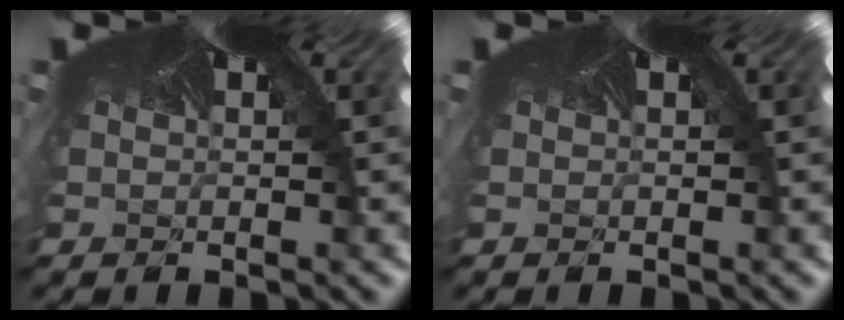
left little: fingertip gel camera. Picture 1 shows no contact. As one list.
[{"total": 0.0}]